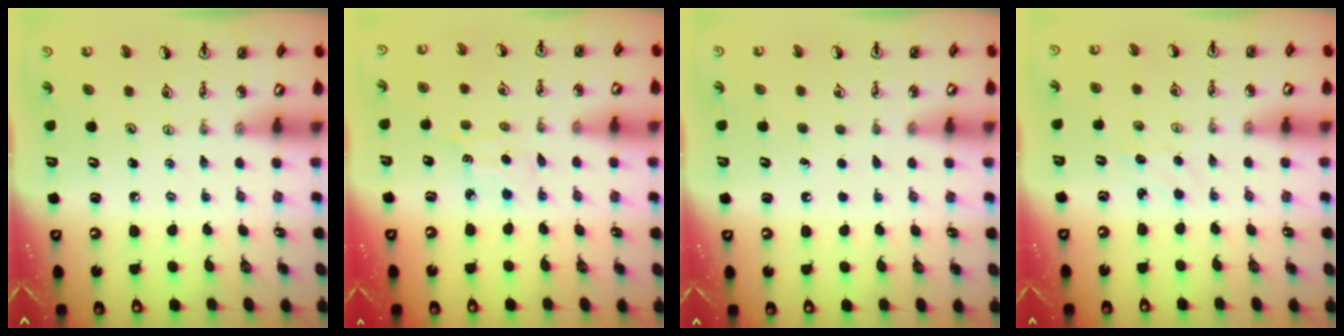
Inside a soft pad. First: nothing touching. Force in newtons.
{"total": 4.4, "press": 4.3, "slide": 0.5}
{"total": 1.4, "press": 1.4, "slide": 0.1}
{"total": 1.2, "press": 1.1, "slide": 0.2}